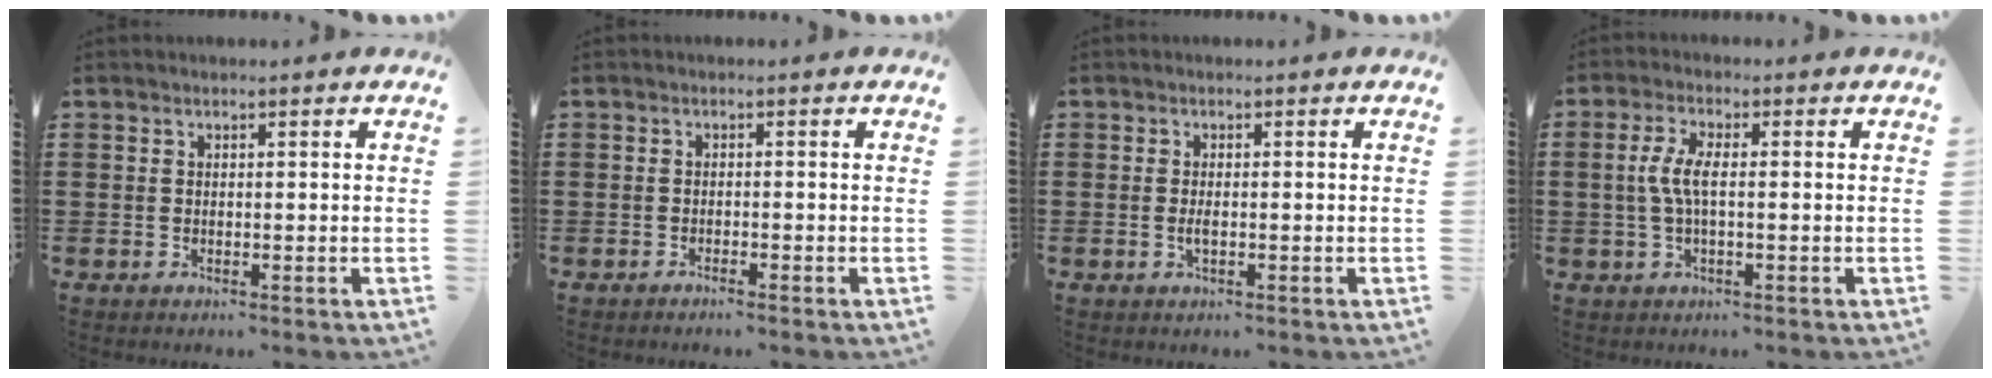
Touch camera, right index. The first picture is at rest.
{"total": 0.8, "force": [-0.8, -0.1, 0.2], "torque": [-0.005, -0.001, -0.016]}
{"total": 1.5, "force": [-0.2, 0.5, 1.4], "torque": [-0.033, -0.004, -0.006]}
{"total": 4.6, "force": [-0.2, 1.4, 4.4], "torque": [-0.102, -0.003, -0.012]}